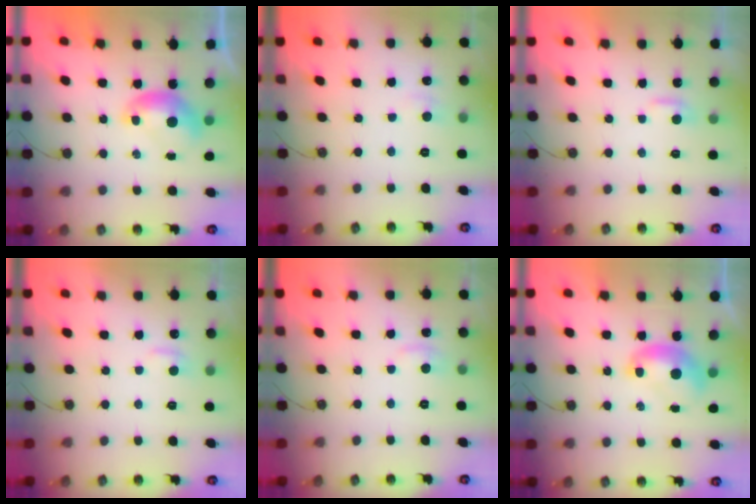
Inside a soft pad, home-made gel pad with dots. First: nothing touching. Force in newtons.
{"total": 1.0, "press": 0.8, "slide": 0.7}
{"total": 2.2, "press": 2.1, "slide": 0.4}
{"total": 1.1, "press": 0.9, "slide": 0.6}
{"total": 1.1, "press": 0.8, "slide": 0.8}
{"total": 1.6, "press": 1.6, "slide": 0.2}